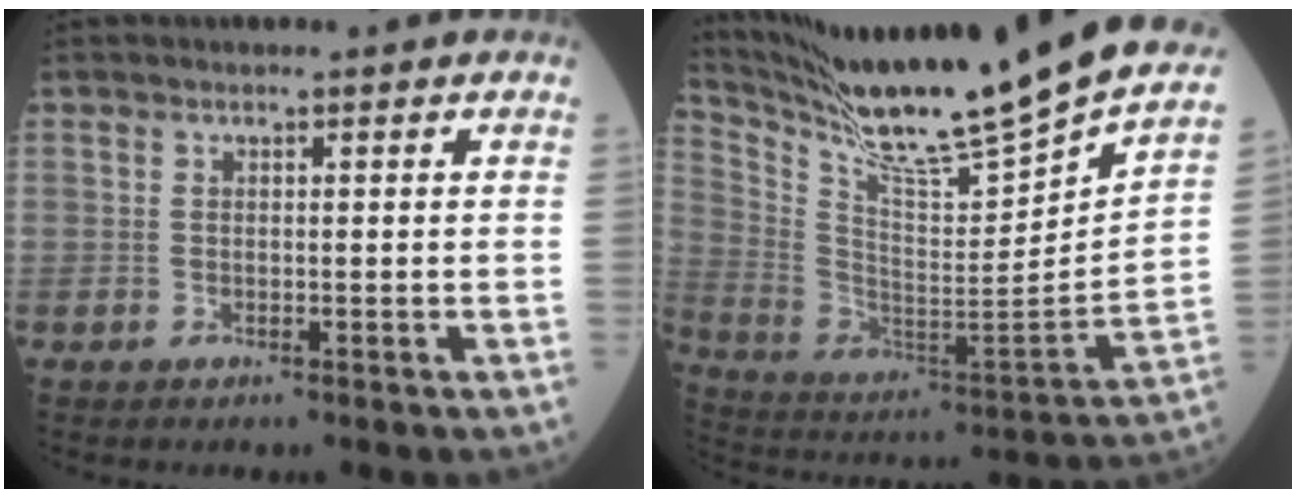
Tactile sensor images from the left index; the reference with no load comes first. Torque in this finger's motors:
{"motor_torque": [0.45, -1.69, 0.20, 0.08]}